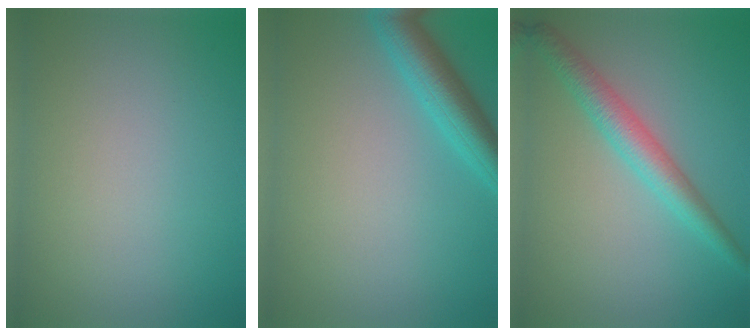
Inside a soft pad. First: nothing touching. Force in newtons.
{"total": 4.1, "press": 4.1, "slide": 0.2}
{"total": 3.6, "press": 3.6, "slide": 0.1}